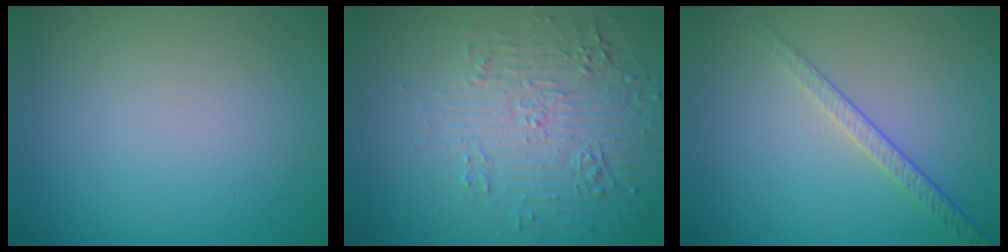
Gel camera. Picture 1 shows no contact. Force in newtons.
{"total": 5.5, "press": 3.6, "slide": 4.1}
{"total": 1.9, "press": 1.4, "slide": 1.3}